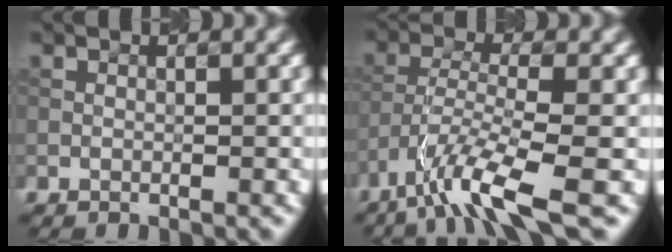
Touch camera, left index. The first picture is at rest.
{"total": 6.4, "force": [-4.5, 0.9, 4.5], "torque": [-0.080, -0.001, -0.084]}